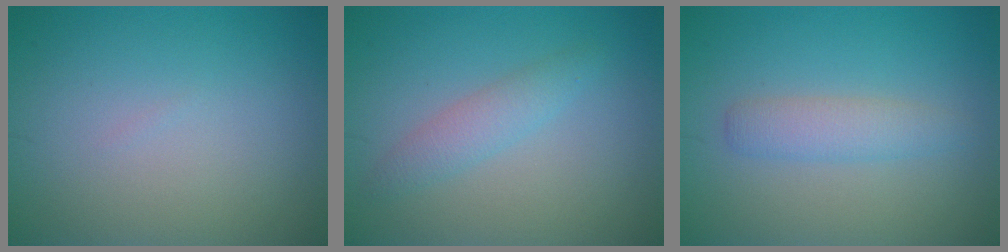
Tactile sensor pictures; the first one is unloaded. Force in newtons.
{"total": 2.1, "press": 2.1, "slide": 0.2}
{"total": 2.4, "press": 2.4, "slide": 0.1}